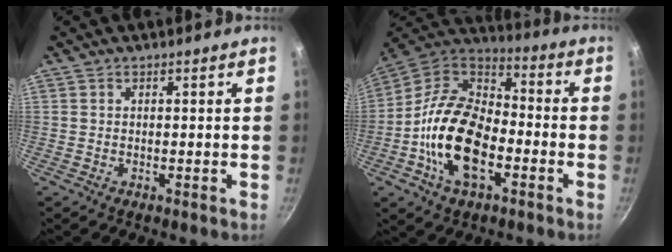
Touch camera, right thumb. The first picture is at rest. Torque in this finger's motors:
{"motor_torque": [-0.07, 1.29, 1.75, -0.69, 0.25]}